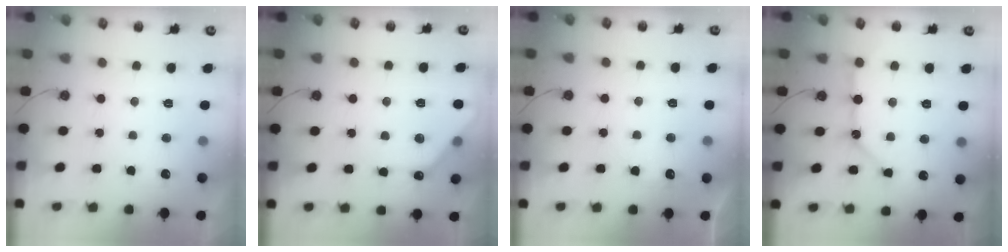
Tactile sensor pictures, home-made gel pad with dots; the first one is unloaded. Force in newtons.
{"total": 10.0, "press": 10.0, "slide": 0.4}
{"total": 6.3, "press": 6.3, "slide": 0.7}
{"total": 11.4, "press": 11.4, "slide": 0.9}